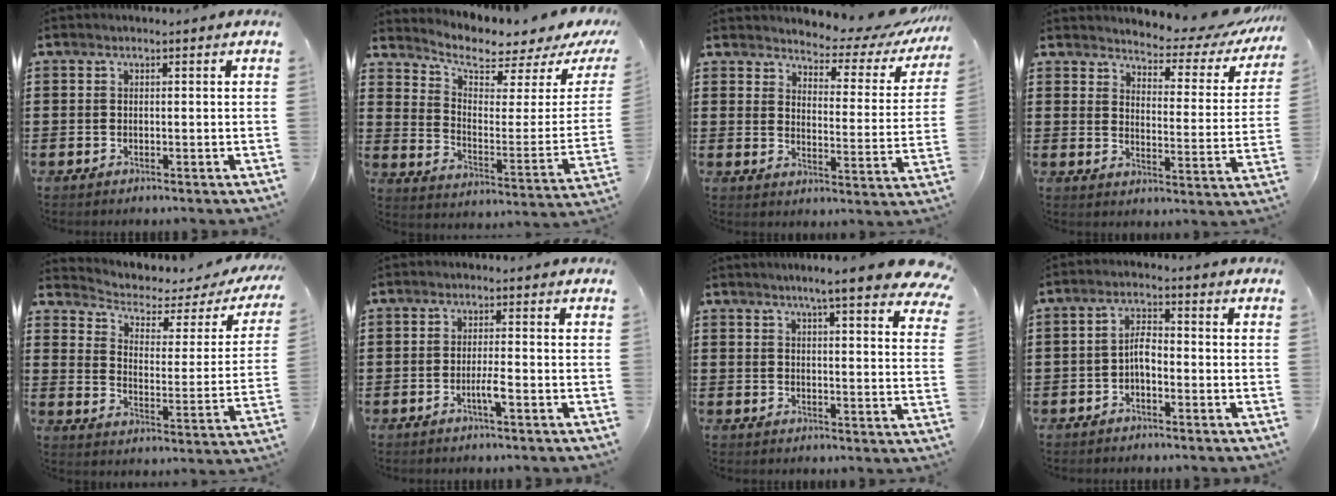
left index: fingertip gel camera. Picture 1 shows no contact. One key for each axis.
{"total": 4.6, "fx": 3.9, "fy": 1.1, "fz": 2.1, "tx": -0.061, "ty": -0.035, "tz": 0.058}
{"total": 4.3, "fx": 4.1, "fy": 1.0, "fz": 1.1, "tx": -0.031, "ty": -0.038, "tz": 0.064}
{"total": 3.8, "fx": 3.6, "fy": 0.8, "fz": 1.0, "tx": -0.027, "ty": -0.036, "tz": 0.053}
{"total": 2.8, "fx": 1.6, "fy": 1.4, "fz": 1.8, "tx": -0.050, "ty": -0.015, "tz": 0.018}
{"total": 2.7, "fx": -1.1, "fy": 0.2, "fz": 2.5, "tx": -0.044, "ty": 0.001, "tz": -0.020}
{"total": 6.8, "fx": 5.6, "fy": -0.2, "fz": 3.8, "tx": -0.076, "ty": -0.022, "tz": 0.094}
{"total": 3.5, "fx": -1.2, "fy": 1.4, "fz": 2.9, "tx": -0.061, "ty": 0.008, "tz": -0.027}